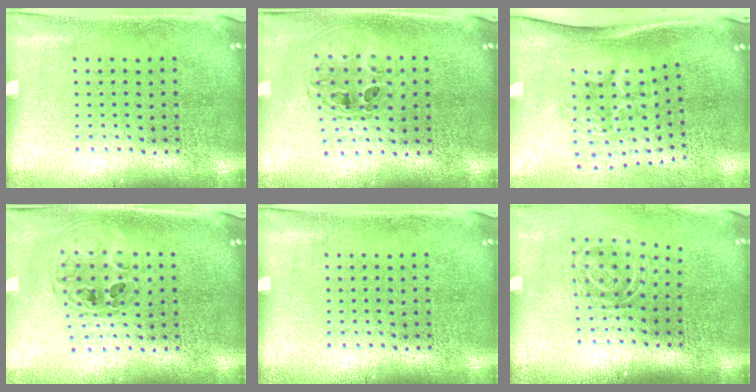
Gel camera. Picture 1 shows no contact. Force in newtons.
{"total": 0.7, "press": 0.7, "slide": 0.1}
{"total": 2.0, "press": 1.3, "slide": 1.5}
{"total": 0.8, "press": 0.8, "slide": 0.1}
{"total": 0.0}
{"total": 1.8, "press": 1.2, "slide": 1.4}